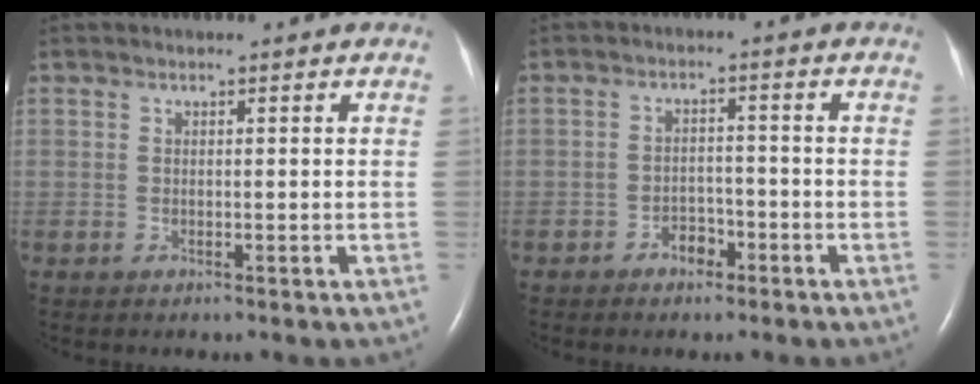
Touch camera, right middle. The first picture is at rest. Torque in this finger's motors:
{"motor_torque": [0.34, -0.30, 0.10, 0.02]}